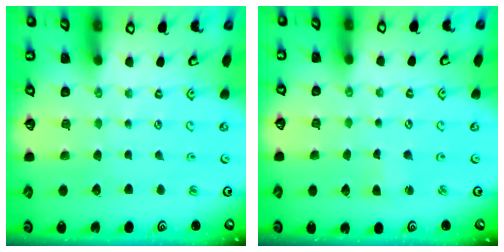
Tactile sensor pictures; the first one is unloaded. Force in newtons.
{"total": 1.6, "press": 1.6, "slide": 0.3}